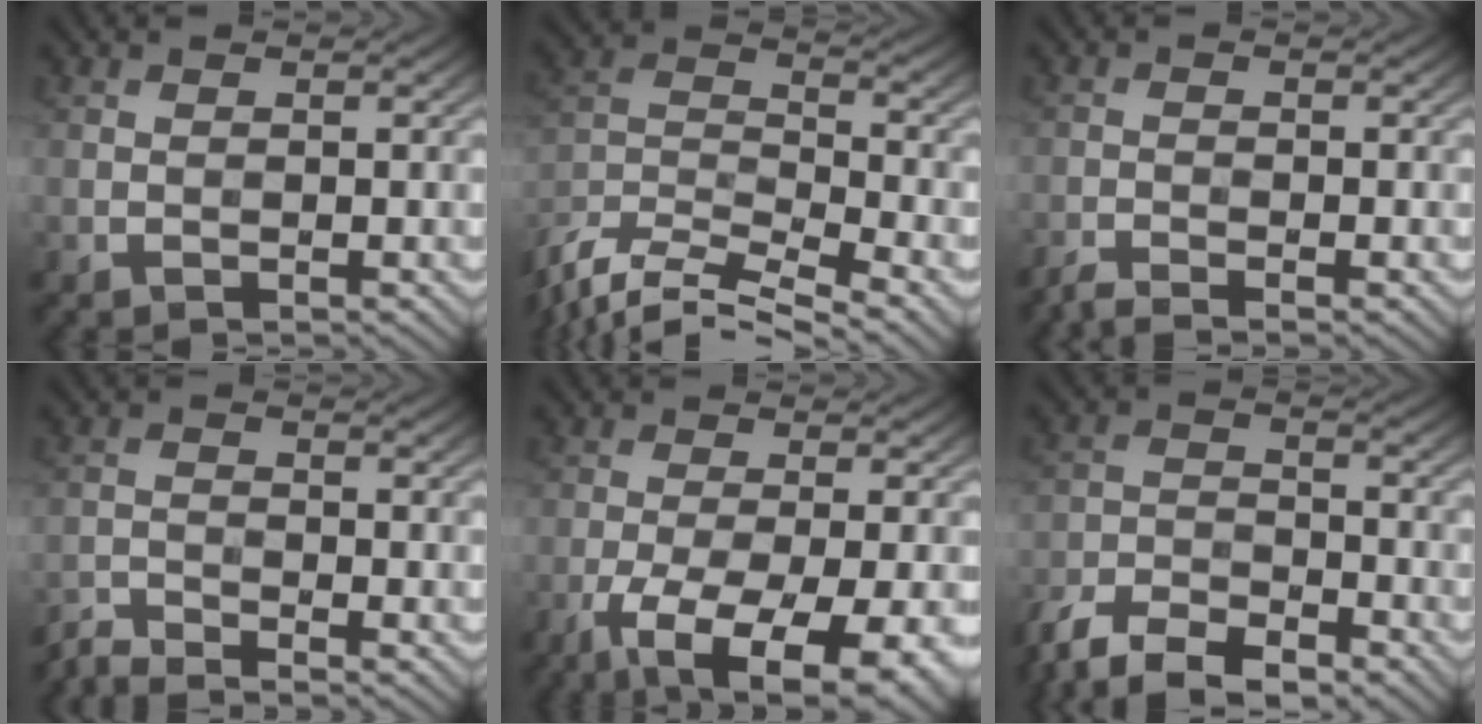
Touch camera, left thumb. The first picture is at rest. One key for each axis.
{"total": 11.5, "fx": -8.8, "fy": 3.4, "fz": 6.6, "tx": -0.149, "ty": -0.015, "tz": -0.166}
{"total": 2.3, "fx": -2.0, "fy": 0.2, "fz": 1.2, "tx": -0.021, "ty": -0.006, "tz": -0.048}
{"total": 3.1, "fx": -2.9, "fy": 0.3, "fz": 0.9, "tx": -0.018, "ty": -0.009, "tz": -0.068}
{"total": 12.9, "fx": -7.4, "fy": 4.5, "fz": 9.5, "tx": -0.175, "ty": -0.043, "tz": -0.102}
{"total": 9.5, "fx": -7.6, "fy": 3.5, "fz": 4.5, "tx": -0.085, "ty": -0.009, "tz": -0.155}